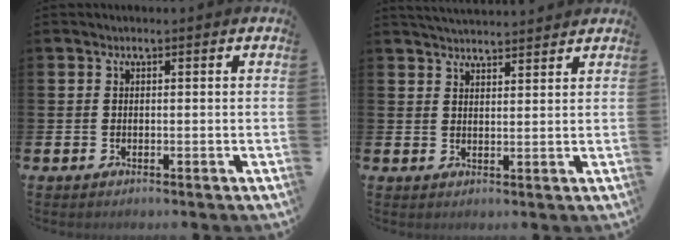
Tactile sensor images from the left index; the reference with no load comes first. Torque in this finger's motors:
{"motor_torque": [0.66, -0.91, 0.20, 0.03]}